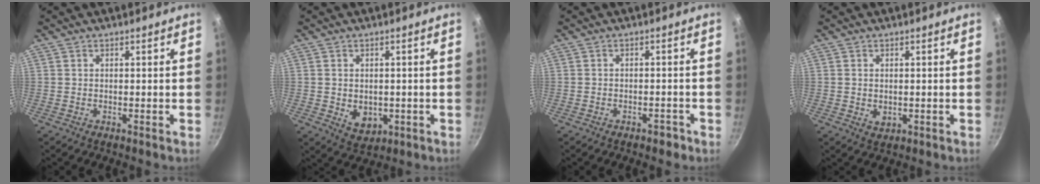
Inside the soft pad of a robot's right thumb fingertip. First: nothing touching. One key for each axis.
{"total": 5.4, "fx": -0.6, "fy": 4.1, "fz": 3.5, "tx": -0.038, "ty": -0.006, "tz": 0.001}
{"total": 2.2, "fx": -1.5, "fy": 1.2, "fz": 1.0, "tx": -0.005, "ty": 0.024, "tz": -0.009}
{"total": 2.4, "fx": 0.0, "fy": 1.8, "fz": 1.6, "tx": -0.025, "ty": -0.004, "tz": 0.003}